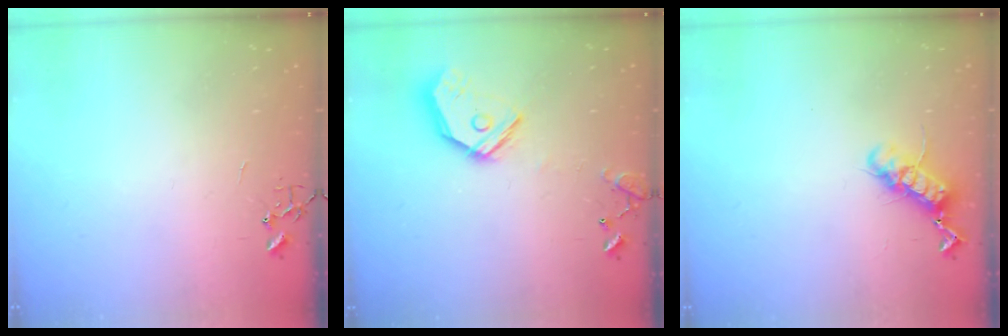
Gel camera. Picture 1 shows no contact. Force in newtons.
{"total": 15.9, "press": 15.7, "slide": 2.6}
{"total": 11.8, "press": 11.8, "slide": 1.2}